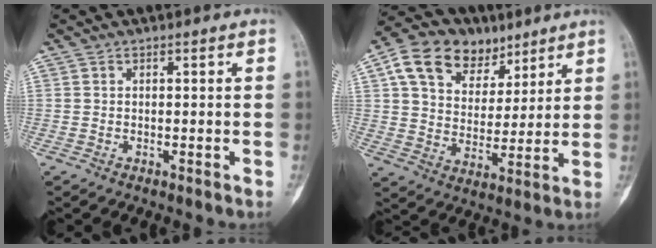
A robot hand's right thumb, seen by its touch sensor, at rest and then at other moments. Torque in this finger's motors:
{"motor_torque": [-1.41, 1.87, 0.23, 0.04, 0.09]}